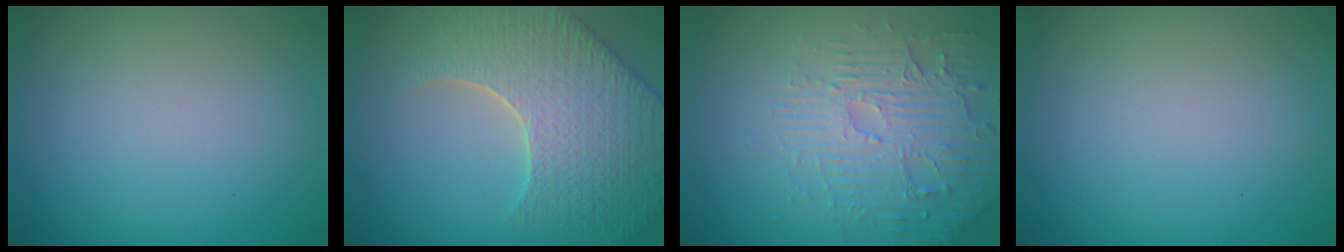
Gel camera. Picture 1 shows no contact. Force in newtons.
{"total": 9.0, "press": 6.4, "slide": 6.3}
{"total": 4.5, "press": 3.7, "slide": 2.6}
{"total": 0.0}